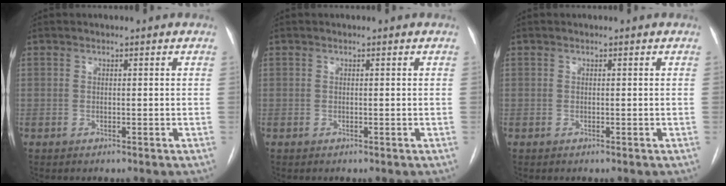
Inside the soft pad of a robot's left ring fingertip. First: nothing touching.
{"total": 0.0}
{"total": 0.0}